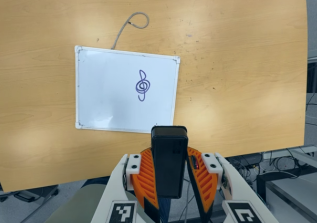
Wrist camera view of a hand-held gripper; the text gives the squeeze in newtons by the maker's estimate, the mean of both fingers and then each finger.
{"total": 8.2, "left": 6.6, "right": 9.8}